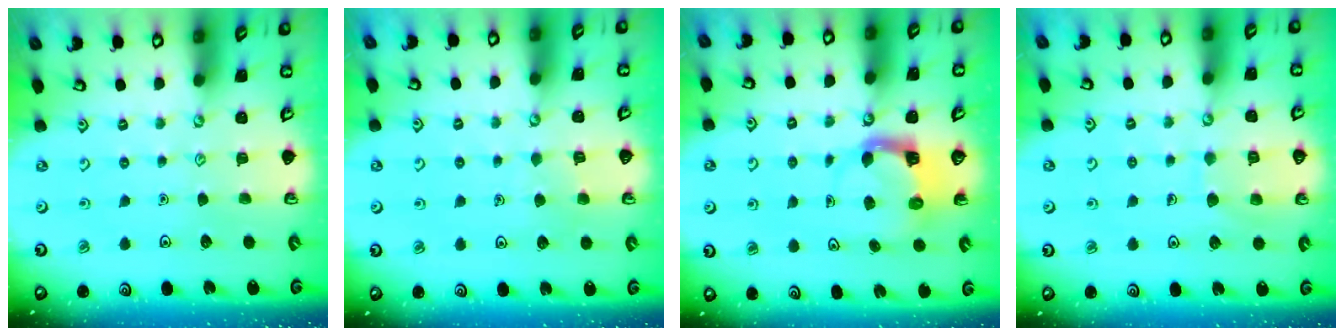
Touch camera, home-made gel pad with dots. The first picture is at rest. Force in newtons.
{"total": 4.2, "press": 4.2, "slide": 0.3}
{"total": 3.9, "press": 3.9, "slide": 0.3}
{"total": 6.8, "press": 6.8, "slide": 0.6}